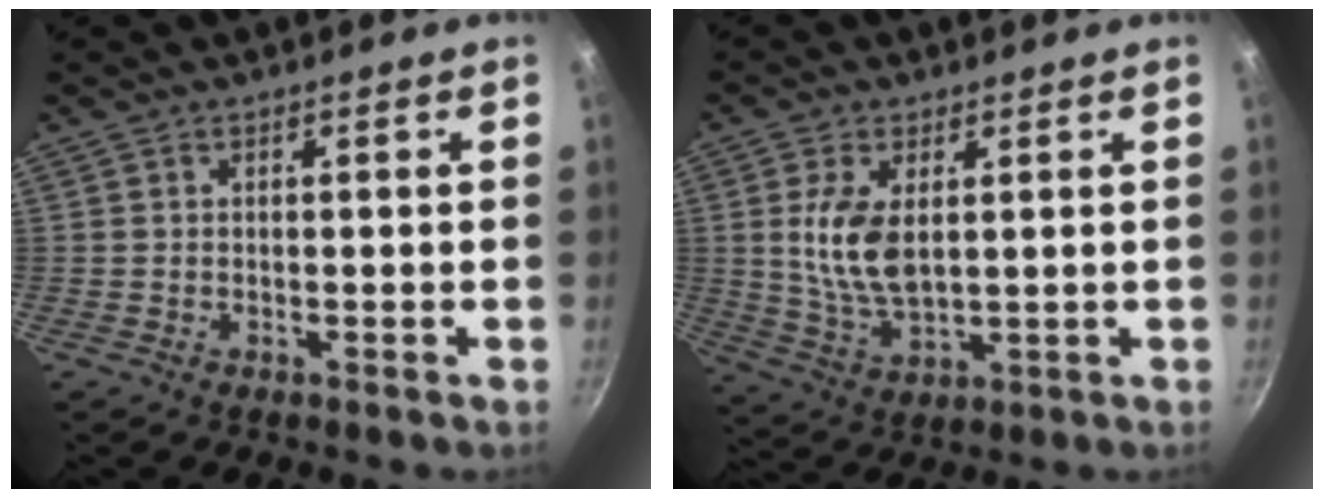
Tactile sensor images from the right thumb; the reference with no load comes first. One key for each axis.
{"total": 9.8, "fx": 1.9, "fy": 5.2, "fz": 8.1, "tx": -0.157, "ty": -0.017, "tz": 0.044}